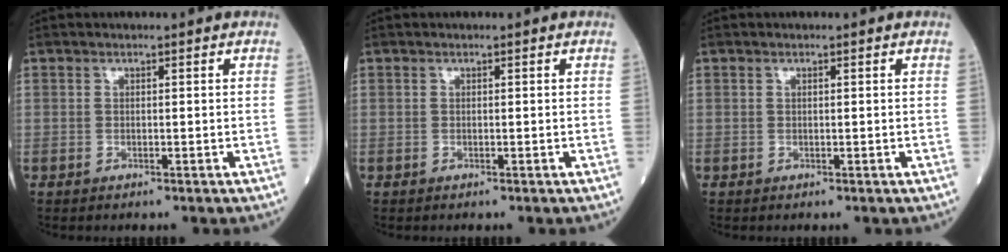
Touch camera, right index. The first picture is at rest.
{"total": 0.0}
{"total": 0.0}